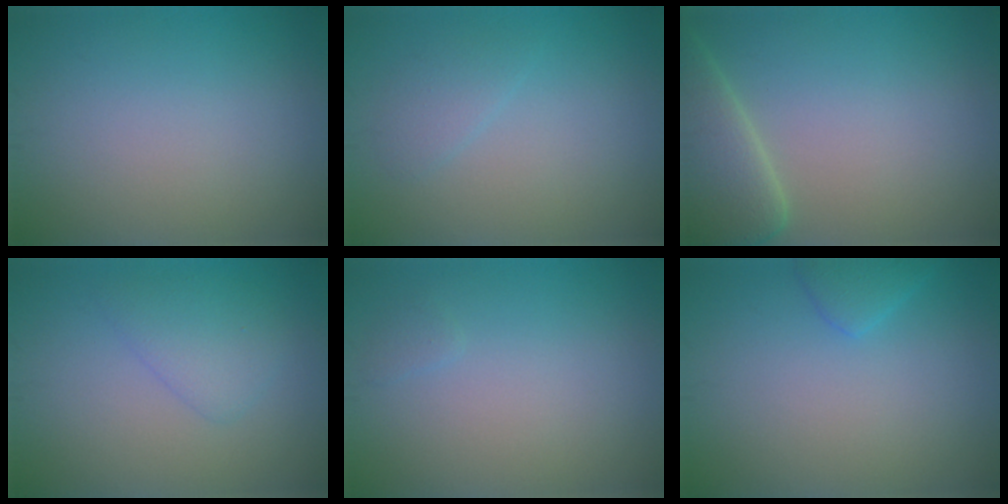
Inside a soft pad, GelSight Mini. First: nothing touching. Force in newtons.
{"total": 1.3, "press": 1.3, "slide": 0.1}
{"total": 5.6, "press": 5.6, "slide": 0.5}
{"total": 2.5, "press": 2.4, "slide": 0.2}
{"total": 0.5, "press": 0.5, "slide": 0.0}
{"total": 1.7, "press": 1.7, "slide": 0.1}